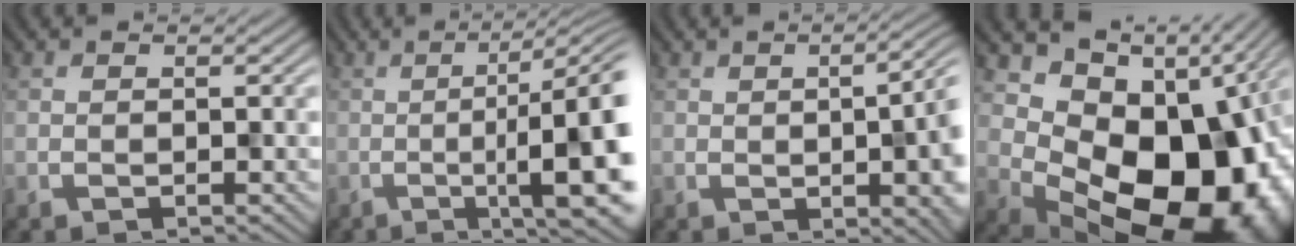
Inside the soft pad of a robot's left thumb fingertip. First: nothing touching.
{"total": 13.0, "force": [-1.5, 3.1, 12.5], "torque": [-0.139, 0.003, -0.013]}
{"total": 10.3, "force": [-0.1, 3.9, 9.5], "torque": [-0.081, 0.007, -0.006]}
{"total": 16.9, "force": [0.2, 12.2, 11.6], "torque": [-0.129, -0.048, 0.044]}